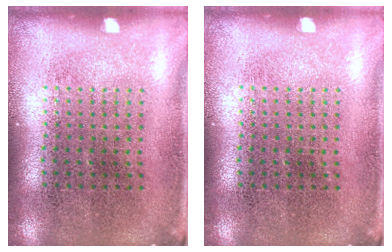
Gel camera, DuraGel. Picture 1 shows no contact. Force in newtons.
{"total": 0.0}